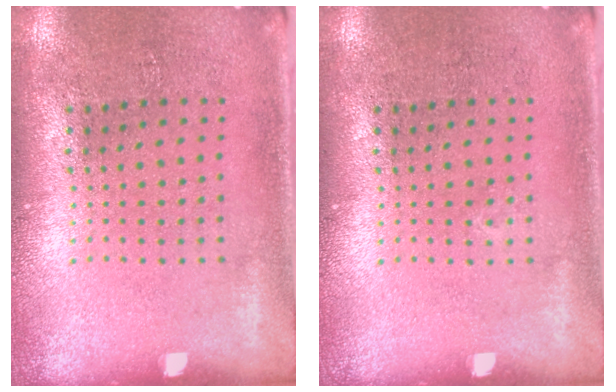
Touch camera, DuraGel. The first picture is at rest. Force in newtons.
{"total": 0.0}